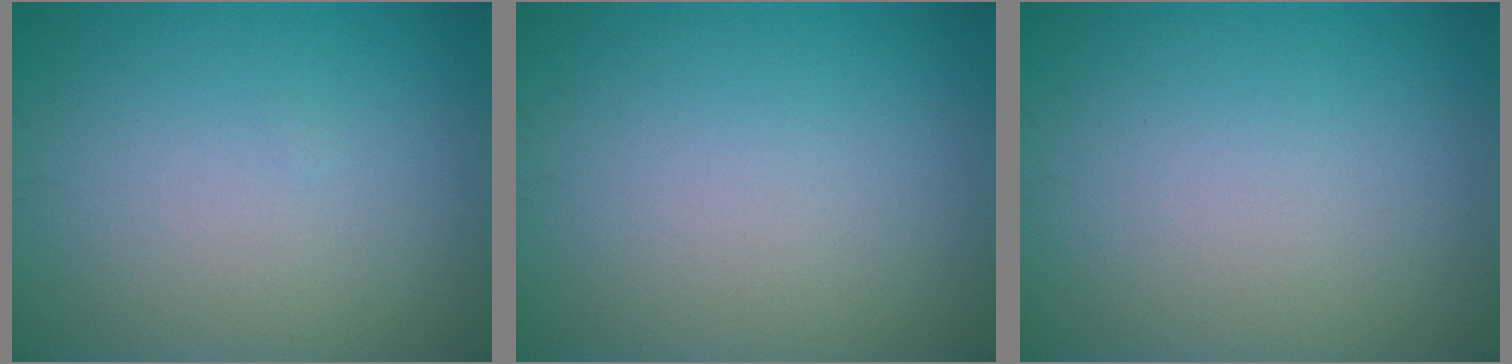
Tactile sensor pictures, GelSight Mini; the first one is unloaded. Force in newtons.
{"total": 0.0}
{"total": 0.0}